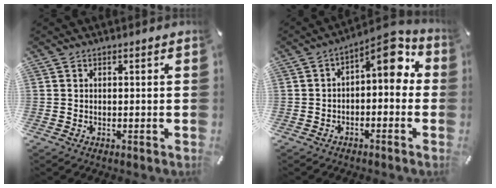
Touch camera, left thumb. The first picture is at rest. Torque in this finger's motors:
{"motor_torque": [0.13, 0.67, 0.33, -0.03, 0.13]}